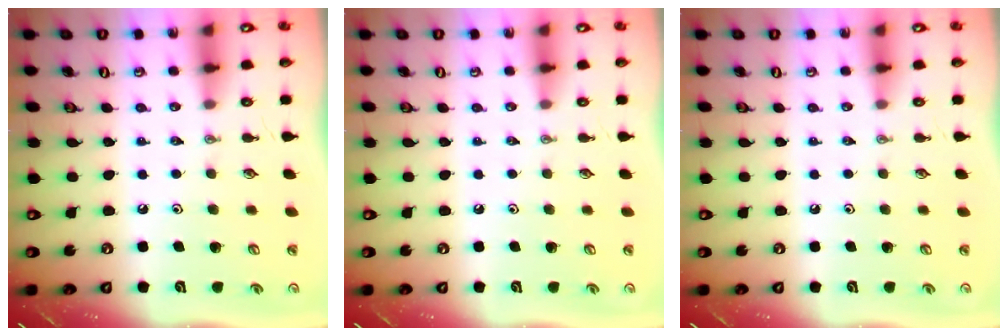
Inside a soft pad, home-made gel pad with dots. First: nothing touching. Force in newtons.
{"total": 0.0}
{"total": 0.0}